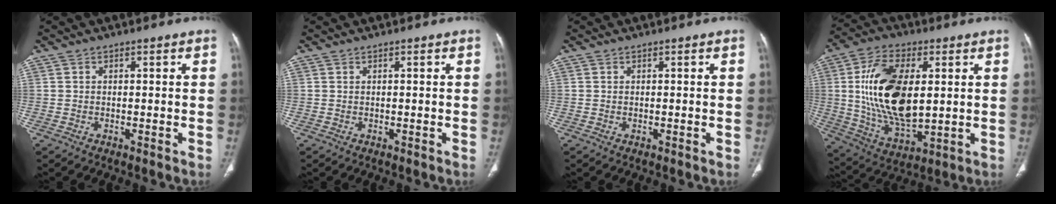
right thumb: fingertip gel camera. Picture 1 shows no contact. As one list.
[{"total": 0.0}, {"total": 0.0}, {"total": 20.2, "force": [2.8, 10.7, 17.0], "torque": [-0.306, -0.013, 0.058]}]